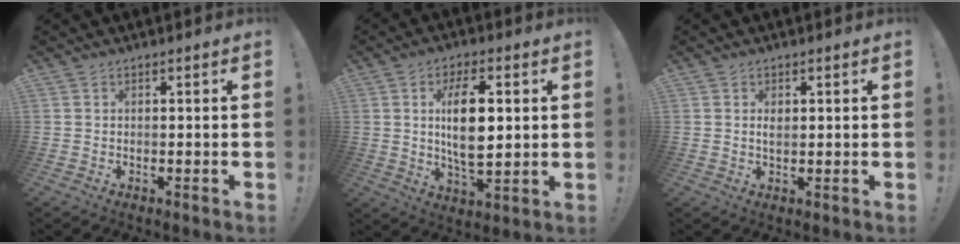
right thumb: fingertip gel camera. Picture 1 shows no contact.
{"total": 12.8, "force": [2.4, 5.6, 11.2], "torque": [-0.187, -0.006, 0.033]}
{"total": 1.5, "force": [0.6, 0.9, 1.0], "torque": [-0.006, -0.004, 0.008]}